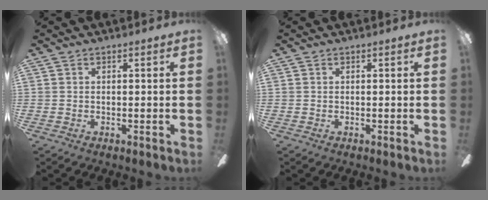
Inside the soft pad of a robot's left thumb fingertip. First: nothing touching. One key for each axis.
{"total": 0.0}